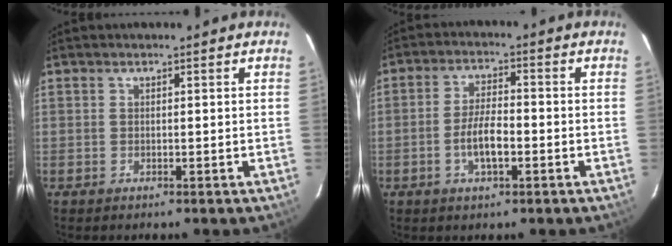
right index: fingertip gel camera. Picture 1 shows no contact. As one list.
[{"total": 6.0, "force": [-2.2, 2.0, 5.3], "torque": [-0.105, 0.005, -0.040]}]